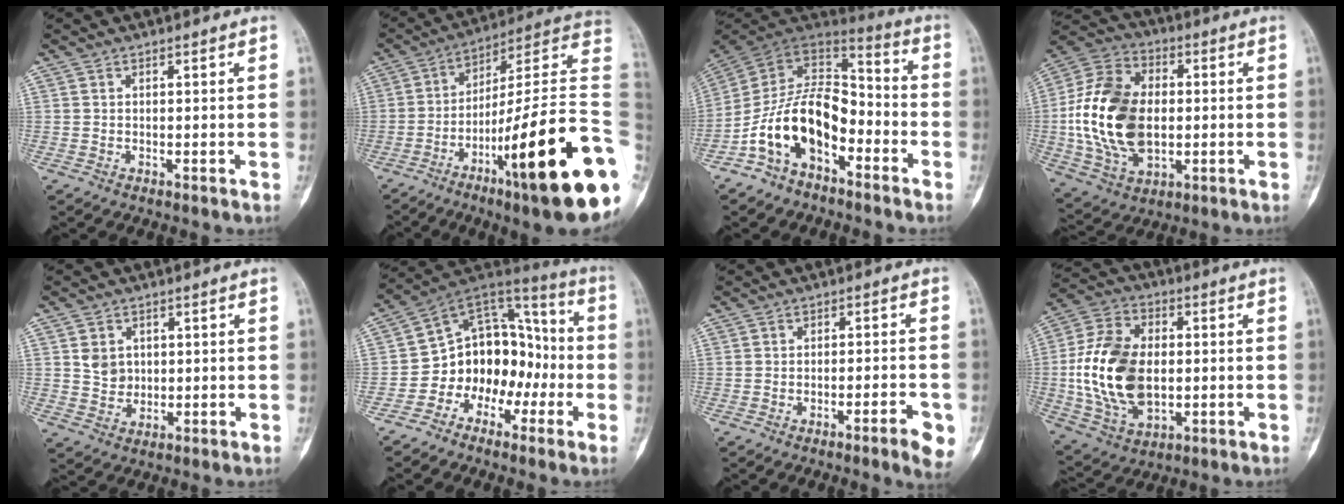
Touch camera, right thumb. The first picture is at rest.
{"total": 27.3, "force": [-8.5, 3.2, 25.7], "torque": [-0.334, 0.052, -0.134]}
{"total": 16.4, "force": [-6.7, 9.9, 11.3], "torque": [-0.178, 0.085, -0.129]}
{"total": 20.7, "force": [-0.4, 13.7, 15.5], "torque": [-0.286, 0.012, -0.003]}
{"total": 4.4, "force": [1.1, 3.9, 1.9], "torque": [-0.007, -0.002, 0.024]}
{"total": 14.3, "force": [-4.9, 11.0, 7.6], "torque": [-0.057, 0.099, -0.093]}
{"total": 5.6, "force": [-2.8, 0.8, 4.8], "torque": [-0.064, 0.011, -0.036]}
{"total": 18.8, "force": [-0.6, 12.2, 14.2], "torque": [-0.256, 0.010, -0.002]}